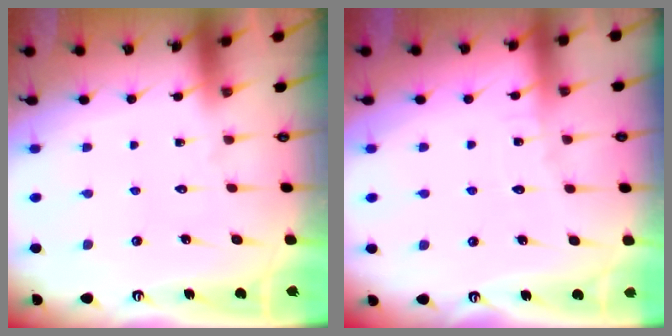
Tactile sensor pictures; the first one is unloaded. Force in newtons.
{"total": 2.7, "press": 2.7, "slide": 0.3}